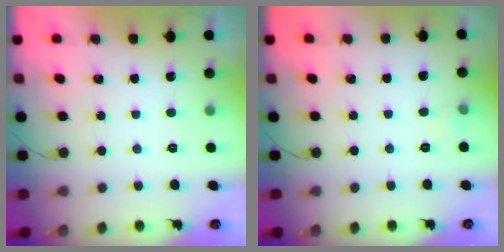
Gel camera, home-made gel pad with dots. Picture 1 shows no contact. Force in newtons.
{"total": 3.2, "press": 2.9, "slide": 1.3}